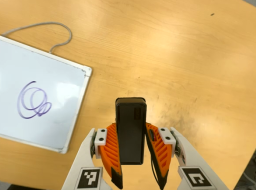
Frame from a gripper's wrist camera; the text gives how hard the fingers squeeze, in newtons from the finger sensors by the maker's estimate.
{"total": 4.2, "left": 2.7, "right": 5.7}